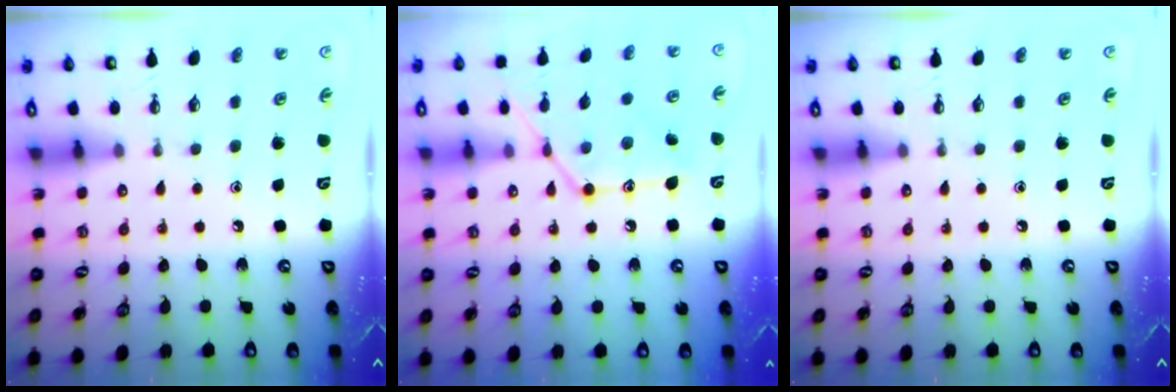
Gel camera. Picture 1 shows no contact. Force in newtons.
{"total": 15.2, "press": 15.1, "slide": 1.1}
{"total": 0.0}